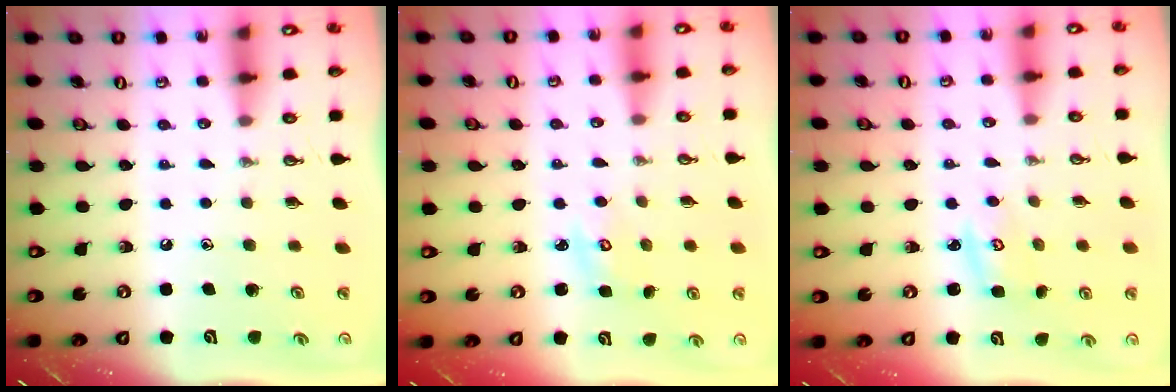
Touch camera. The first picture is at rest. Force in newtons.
{"total": 2.7, "press": 2.7, "slide": 0.3}
{"total": 2.7, "press": 2.7, "slide": 0.1}